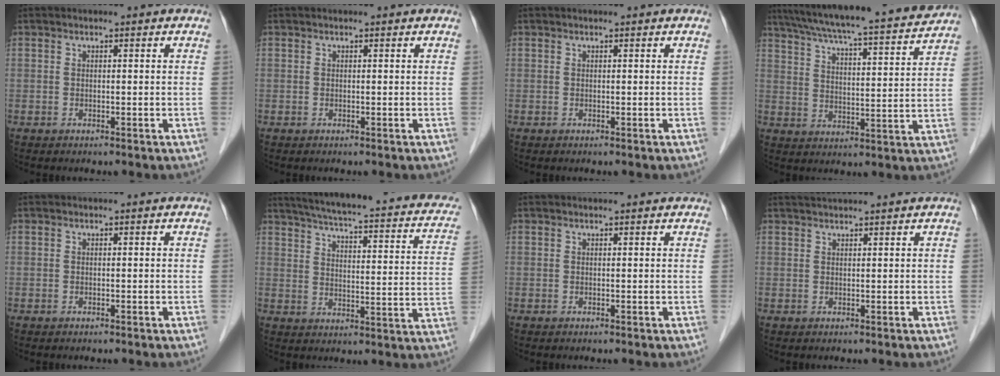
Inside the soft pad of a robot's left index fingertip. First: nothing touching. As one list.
[{"total": 0.7, "force": [0.7, 0.1, 0.2], "torque": [-0.008, 0.009, 0.008]}, {"total": 0.7, "force": [0.7, 0.0, 0.2], "torque": [-0.007, 0.004, 0.009]}, {"total": 21.0, "force": [18.6, 1.2, 9.7], "torque": [-0.163, -0.001, 0.261]}, {"total": 0.0}, {"total": 23.8, "force": [18.5, 4.6, 14.3], "torque": [-0.204, 0.002, 0.216]}, {"total": 2.4, "force": [2.2, 0.3, 0.8], "torque": [-0.014, 0.014, 0.021]}, {"total": 4.4, "force": [4.0, -0.6, 1.7], "torque": [-0.020, 0.031, 0.062]}]